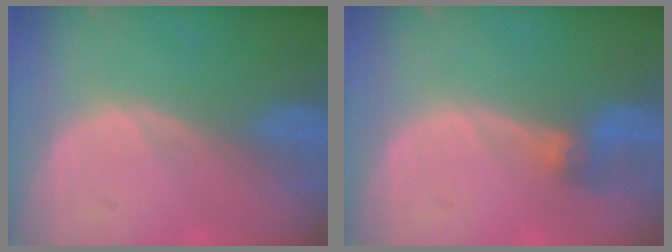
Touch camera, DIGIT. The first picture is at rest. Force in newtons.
{"total": 2.9, "press": 2.6, "slide": 1.2}